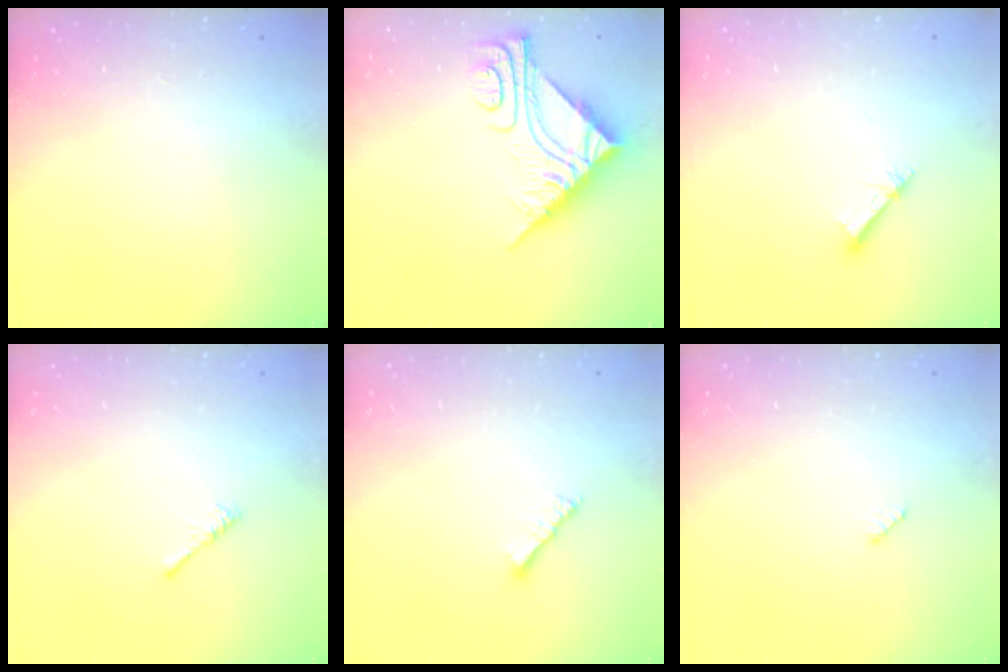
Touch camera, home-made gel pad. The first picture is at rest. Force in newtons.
{"total": 9.7, "press": 9.7, "slide": 0.9}
{"total": 2.5, "press": 2.5, "slide": 0.1}
{"total": 0.0}
{"total": 2.8, "press": 2.8, "slide": 0.6}
{"total": 3.2, "press": 3.2, "slide": 0.4}